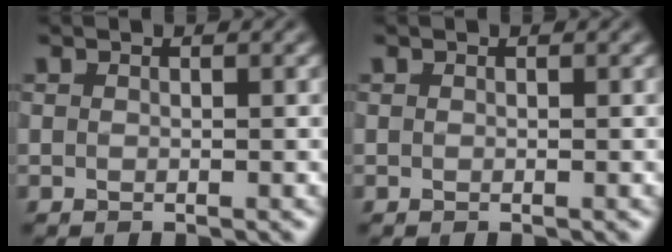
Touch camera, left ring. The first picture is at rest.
{"total": 0.0}